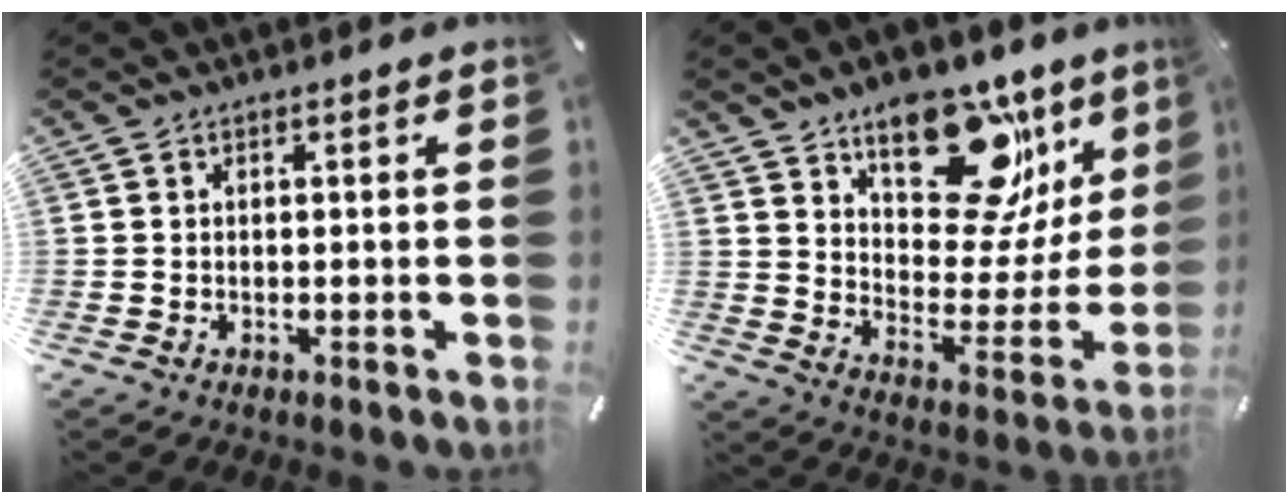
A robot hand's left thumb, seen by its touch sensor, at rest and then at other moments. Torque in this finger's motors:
{"motor_torque": [2.39, 2.27, 1.29, -1.48, 0.45]}